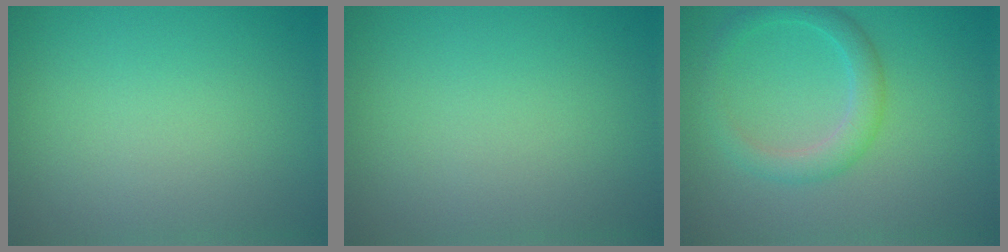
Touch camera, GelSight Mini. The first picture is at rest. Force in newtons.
{"total": 0.0}
{"total": 2.7, "press": 2.7, "slide": 0.1}